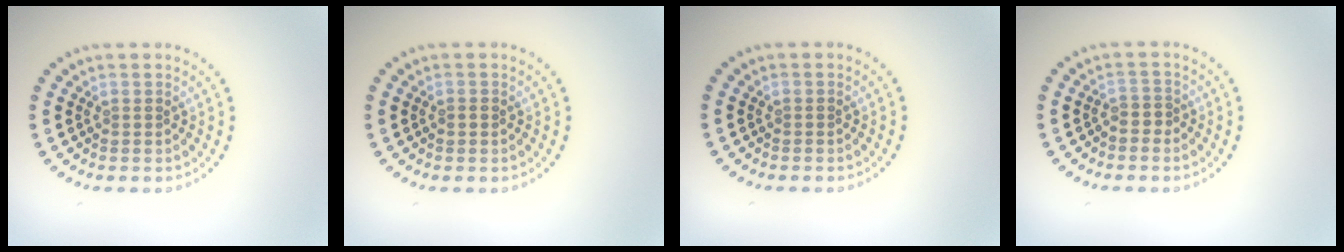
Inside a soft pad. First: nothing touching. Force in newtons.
{"total": 0.7, "press": 0.7, "slide": 0.1}
{"total": 0.0}
{"total": 1.1, "press": 0.7, "slide": 0.9}